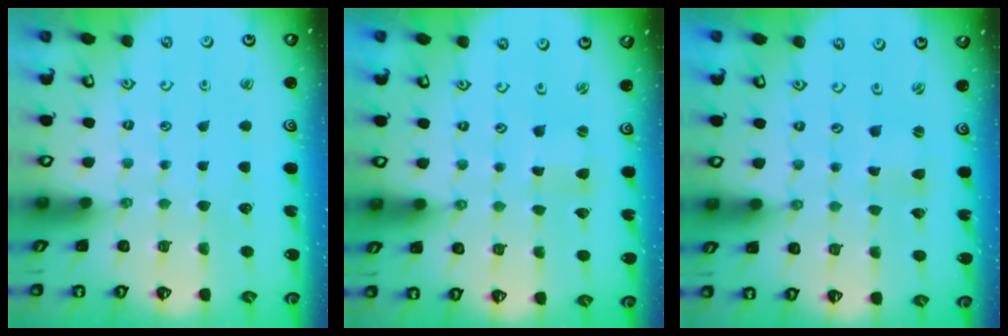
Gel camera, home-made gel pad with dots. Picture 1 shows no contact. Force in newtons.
{"total": 0.8, "press": 0.8, "slide": 0.2}
{"total": 1.5, "press": 1.4, "slide": 0.2}